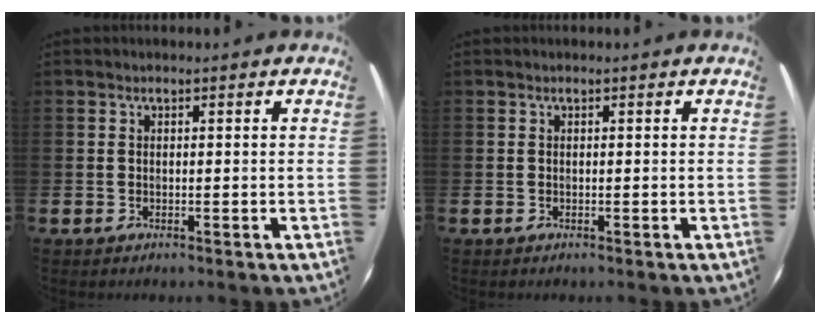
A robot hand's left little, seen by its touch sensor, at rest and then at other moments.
{"total": 0.0}